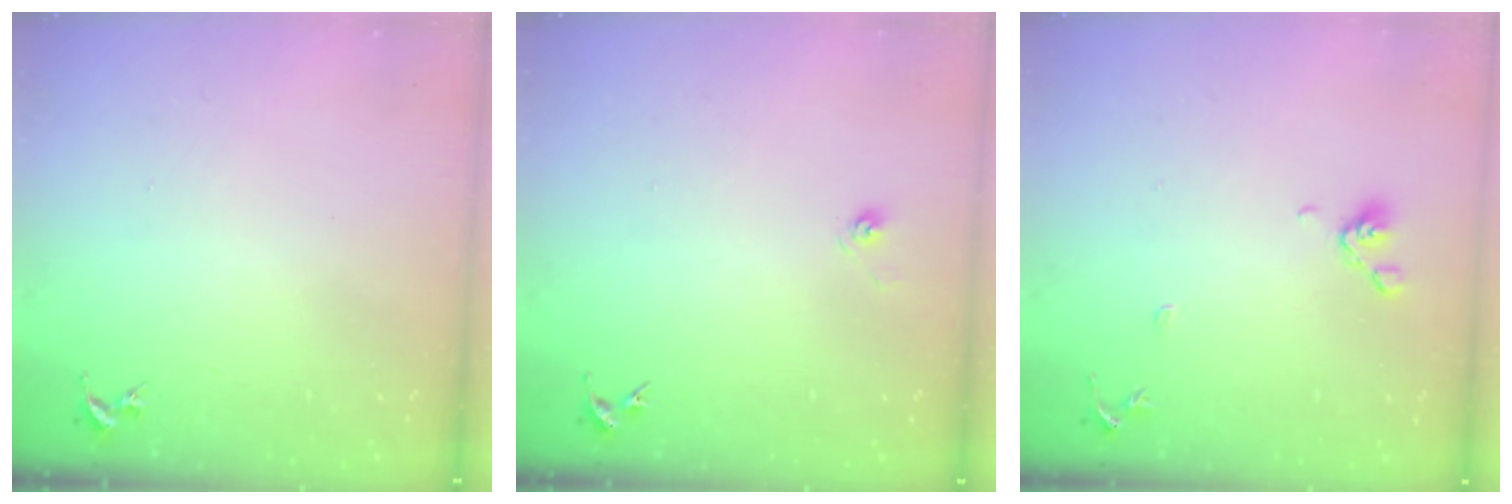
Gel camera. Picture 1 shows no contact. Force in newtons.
{"total": 3.2, "press": 2.6, "slide": 1.8}
{"total": 8.9, "press": 8.7, "slide": 1.9}